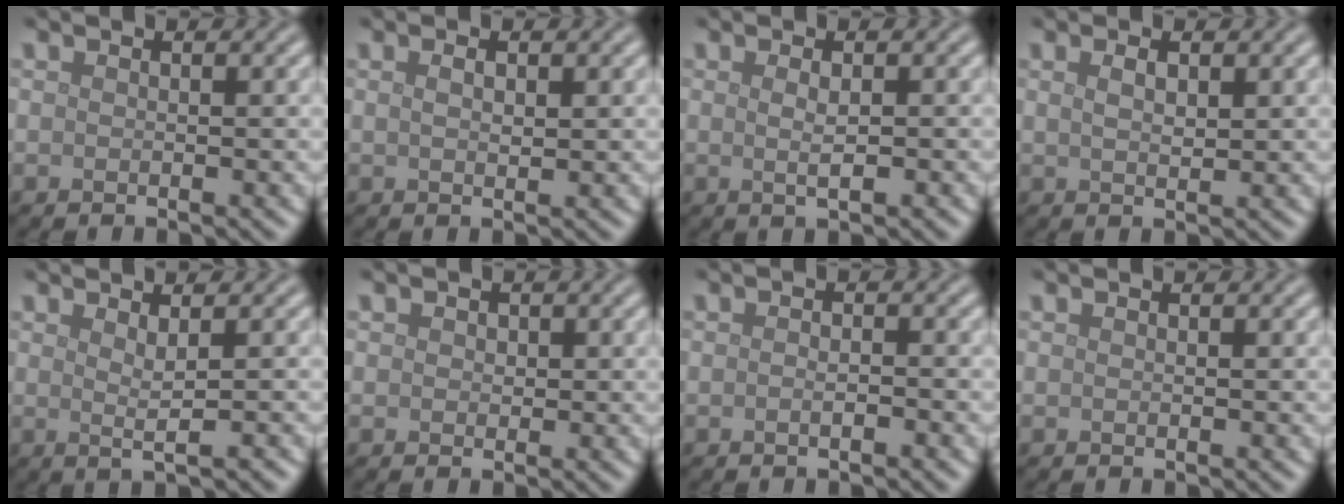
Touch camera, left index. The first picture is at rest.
{"total": 1.2, "force": [0.4, 0.4, 1.0], "torque": [-0.020, 0.000, 0.010]}
{"total": 1.5, "force": [0.1, 0.3, 1.5], "torque": [-0.026, 0.000, 0.003]}
{"total": 1.6, "force": [0.8, 0.5, 1.3], "torque": [-0.026, 0.000, 0.016]}
{"total": 1.8, "force": [0.5, 0.5, 1.7], "torque": [-0.025, -0.002, 0.005]}
{"total": 0.9, "force": [0.3, 0.8, 0.3], "torque": [-0.004, 0.000, -0.001]}
{"total": 1.2, "force": [-0.4, 0.4, 1.0], "torque": [-0.017, 0.000, -0.008]}
{"total": 0.0}